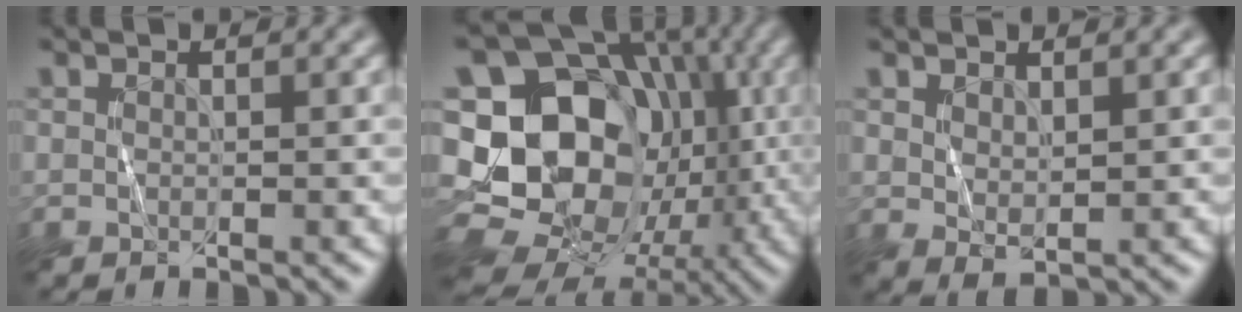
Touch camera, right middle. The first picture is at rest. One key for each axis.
{"total": 18.0, "fx": -0.8, "fy": 15.1, "fz": 9.7, "tx": -0.162, "ty": 0.008, "tz": -0.025}
{"total": 1.6, "fx": 1.0, "fy": 0.7, "fz": 1.1, "tx": -0.023, "ty": -0.006, "tz": 0.026}